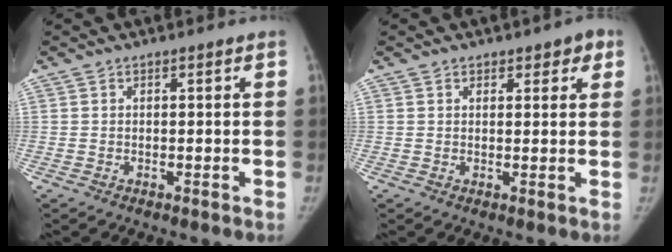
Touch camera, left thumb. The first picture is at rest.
{"total": 3.3, "force": [2.0, 2.1, 1.7], "torque": [0.011, -0.007, 0.024]}